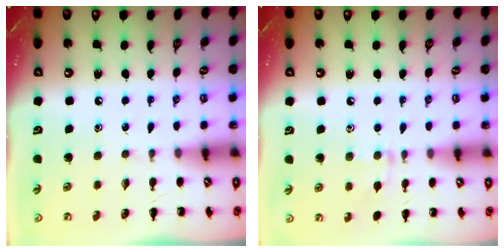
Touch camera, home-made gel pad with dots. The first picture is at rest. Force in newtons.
{"total": 7.3, "press": 6.8, "slide": 2.7}